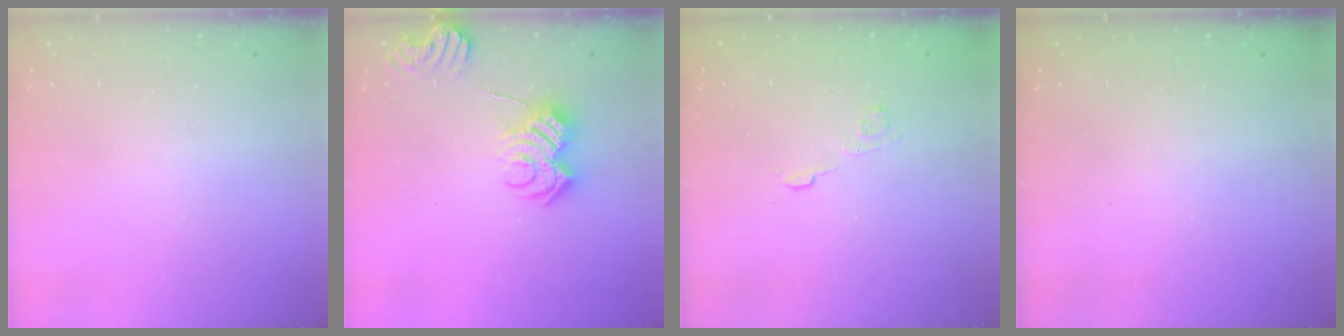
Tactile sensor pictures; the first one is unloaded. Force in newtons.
{"total": 9.8, "press": 9.8, "slide": 0.4}
{"total": 2.9, "press": 2.4, "slide": 1.5}
{"total": 2.4, "press": 2.2, "slide": 0.8}